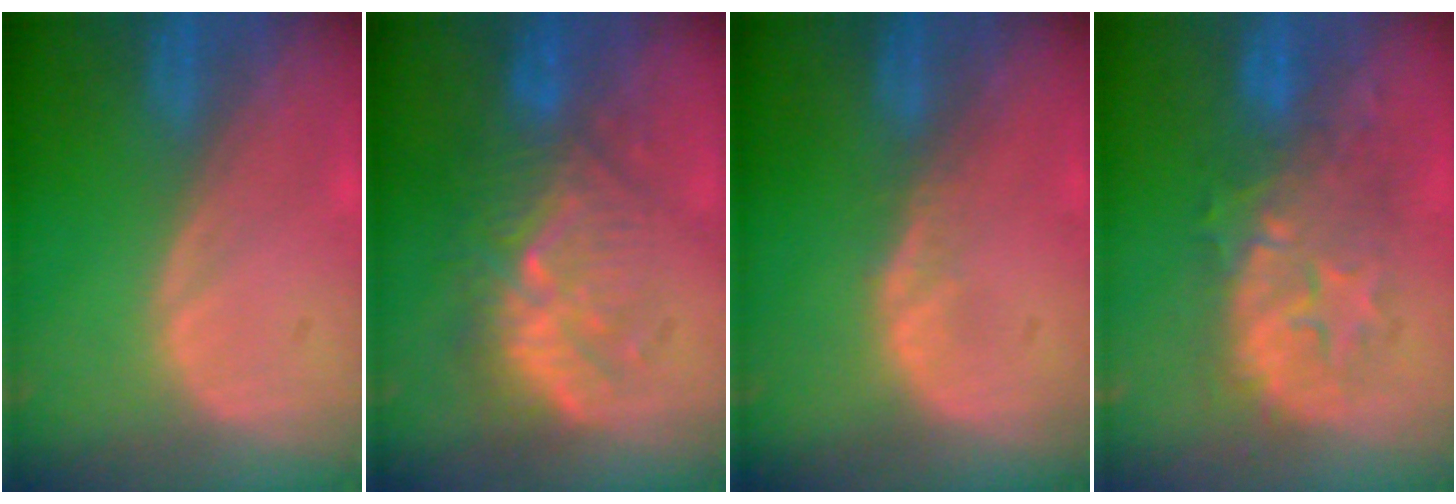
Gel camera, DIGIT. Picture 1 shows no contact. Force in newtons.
{"total": 9.1, "press": 8.8, "slide": 2.3}
{"total": 1.1, "press": 1.1, "slide": 0.1}
{"total": 8.7, "press": 8.7, "slide": 0.4}